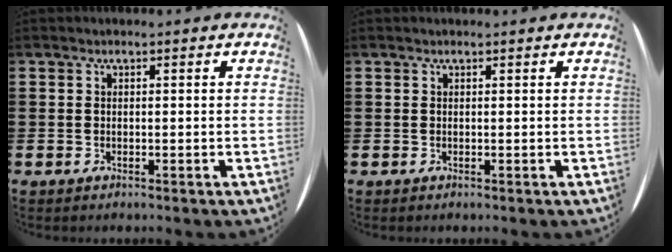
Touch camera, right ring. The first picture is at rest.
{"total": 0.0}